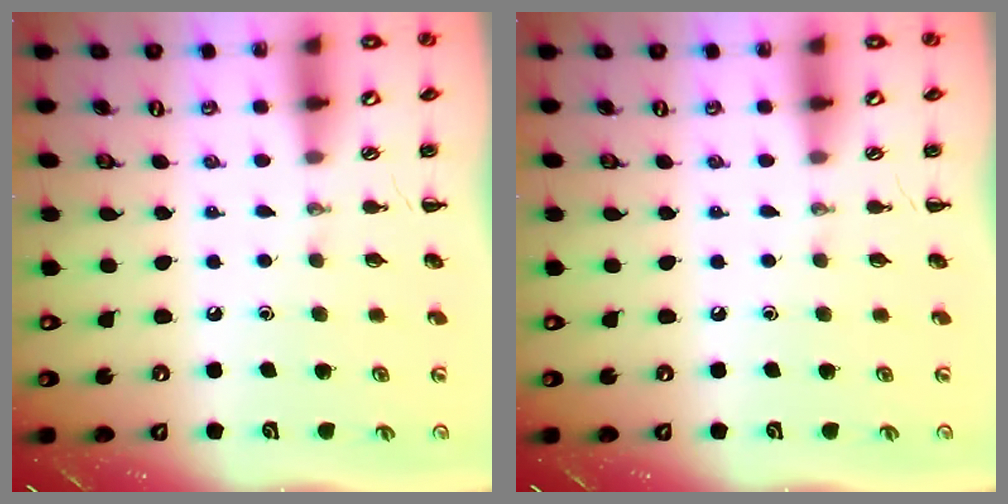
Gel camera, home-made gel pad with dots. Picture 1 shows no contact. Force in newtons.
{"total": 0.0}